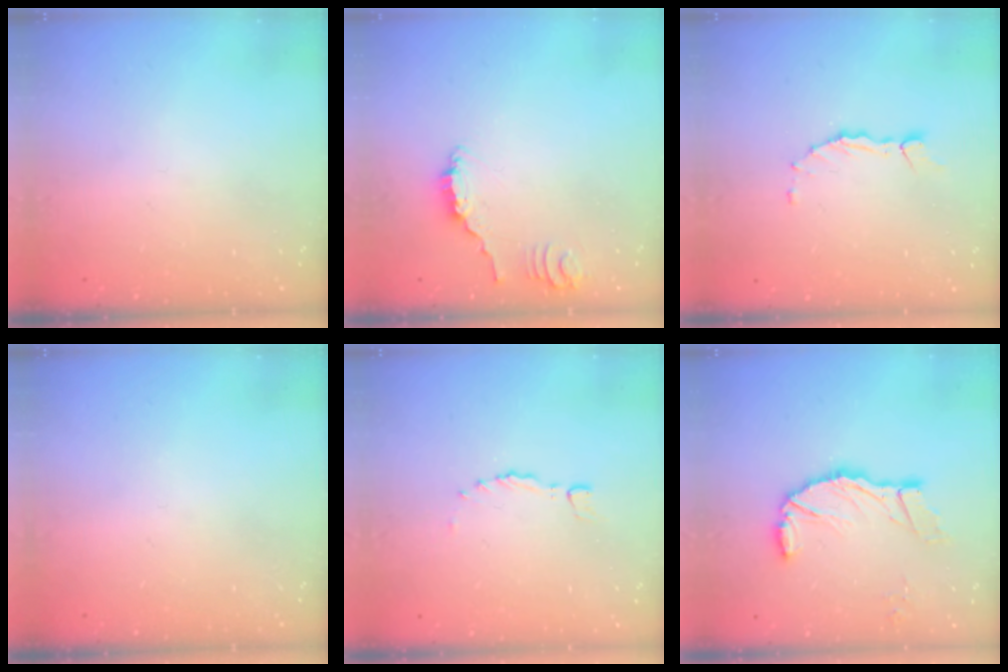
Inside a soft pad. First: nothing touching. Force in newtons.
{"total": 2.4, "press": 2.4, "slide": 0.1}
{"total": 2.1, "press": 2.0, "slide": 0.3}
{"total": 0.0}
{"total": 0.0}
{"total": 12.5, "press": 12.3, "slide": 1.8}